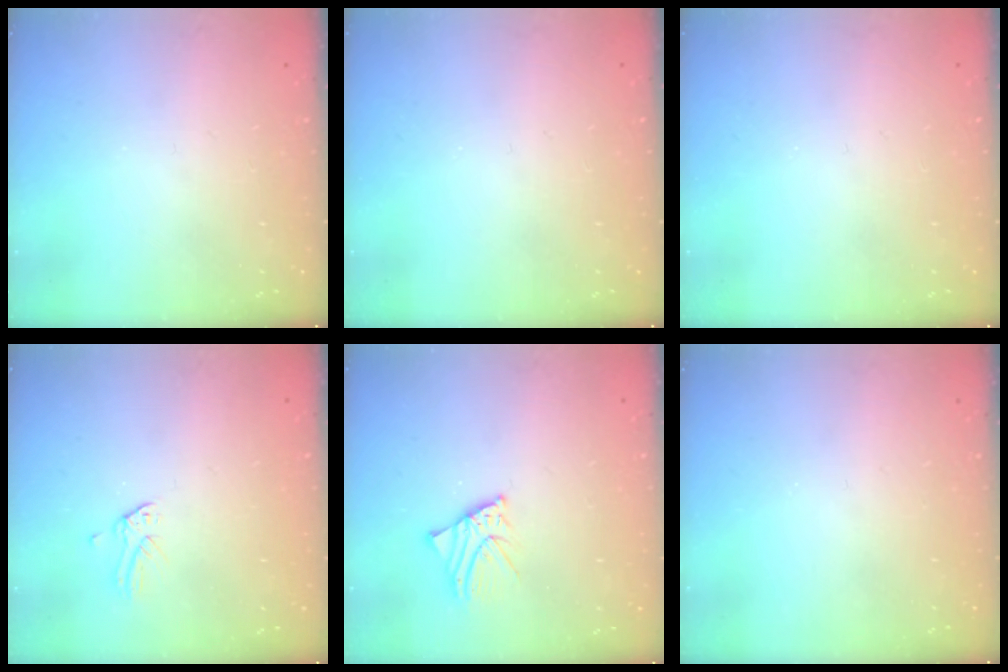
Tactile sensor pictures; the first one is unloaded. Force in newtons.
{"total": 0.0}
{"total": 0.0}
{"total": 0.0}
{"total": 2.7, "press": 2.7, "slide": 0.4}
{"total": 0.0}